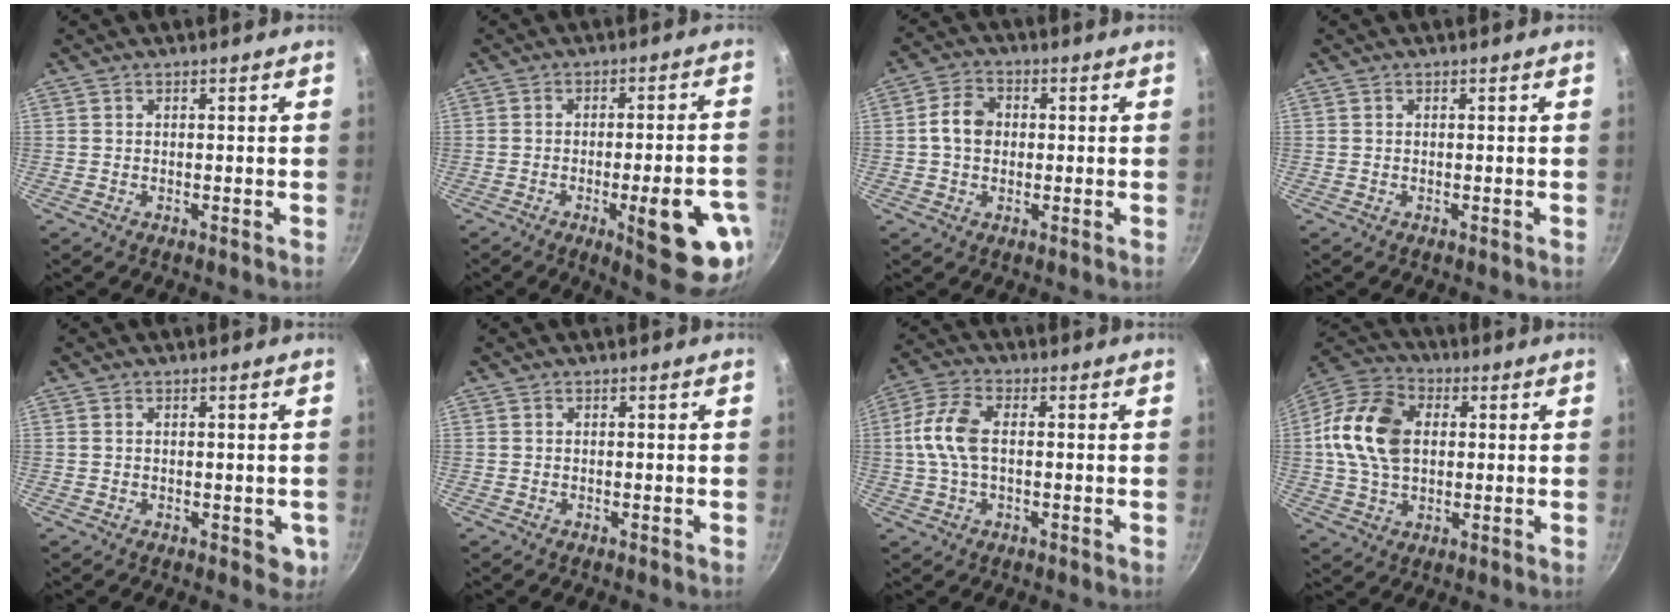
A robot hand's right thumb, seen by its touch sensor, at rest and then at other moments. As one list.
[{"total": 15.4, "force": [-5.4, 4.0, 13.8], "torque": [-0.153, 0.014, -0.066]}, {"total": 7.1, "force": [0.8, 5.2, 4.8], "torque": [-0.077, 0.012, 0.009]}, {"total": 0.0}, {"total": 3.6, "force": [-0.2, 2.3, 2.7], "torque": [-0.024, -0.001, -0.001]}, {"total": 0.0}, {"total": 8.7, "force": [0.4, 4.7, 7.3], "torque": [-0.157, 0.021, -0.001]}, {"total": 15.8, "force": [1.9, 11.1, 11.1], "torque": [-0.194, 0.019, 0.020]}]